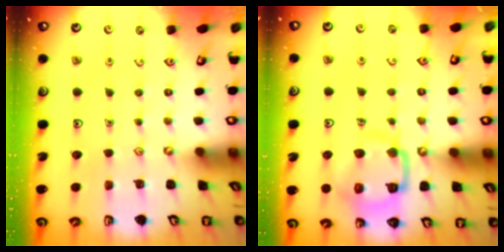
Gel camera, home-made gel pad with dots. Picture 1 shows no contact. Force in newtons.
{"total": 16.5, "press": 16.5, "slide": 1.6}